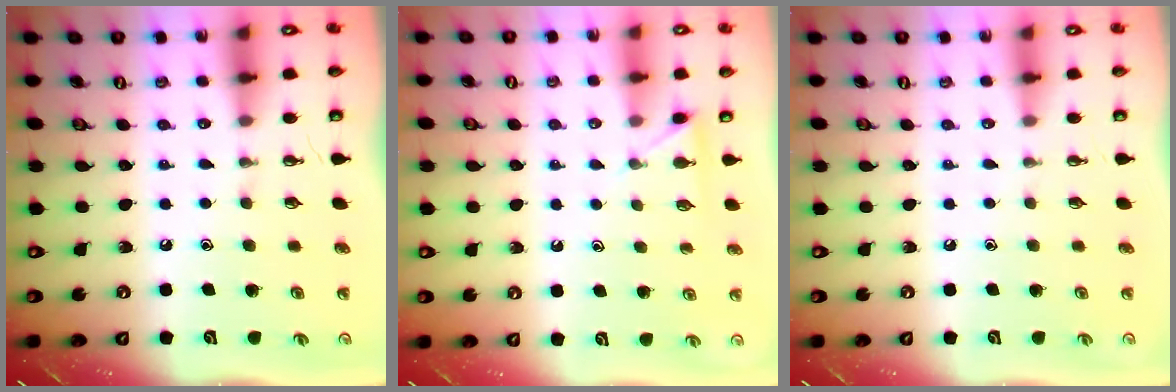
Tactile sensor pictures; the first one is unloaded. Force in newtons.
{"total": 3.8, "press": 3.8, "slide": 0.4}
{"total": 0.0}